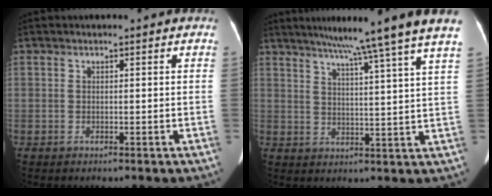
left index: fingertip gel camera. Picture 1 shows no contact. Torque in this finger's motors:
{"motor_torque": [0.00, -2.14, 0.62, 0.14]}